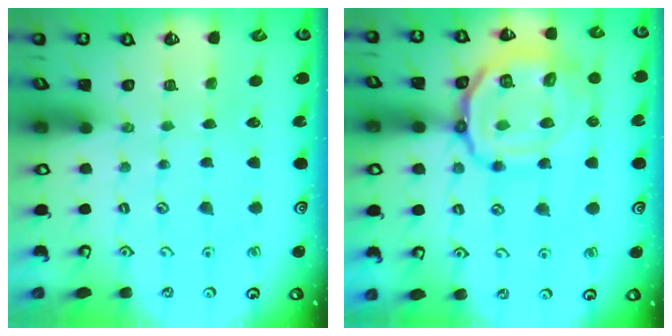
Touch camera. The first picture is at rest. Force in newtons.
{"total": 20.5, "press": 20.4, "slide": 2.3}